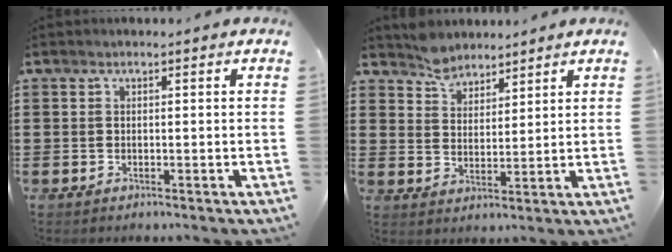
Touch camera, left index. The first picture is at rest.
{"total": 4.2, "force": [3.9, 1.6, 0.1], "torque": [-0.018, -0.004, 0.076]}